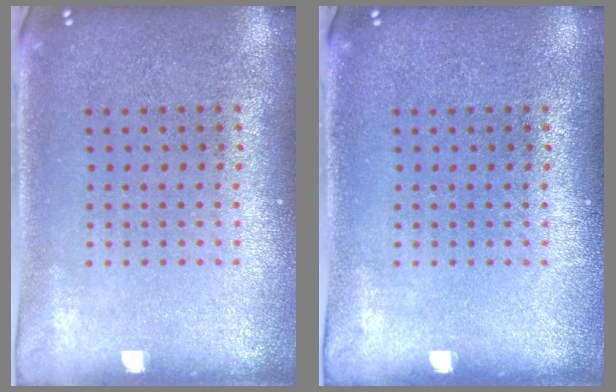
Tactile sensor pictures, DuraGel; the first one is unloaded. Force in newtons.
{"total": 0.0}